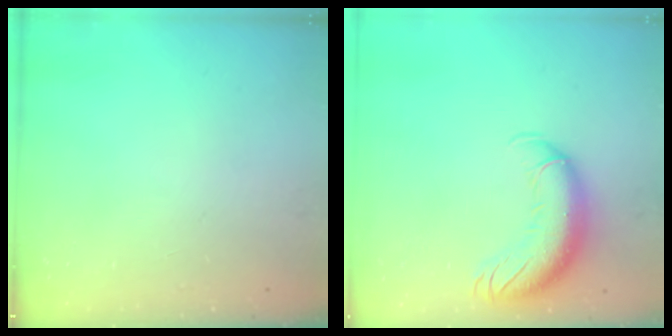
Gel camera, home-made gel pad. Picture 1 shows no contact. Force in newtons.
{"total": 14.0, "press": 13.6, "slide": 3.3}